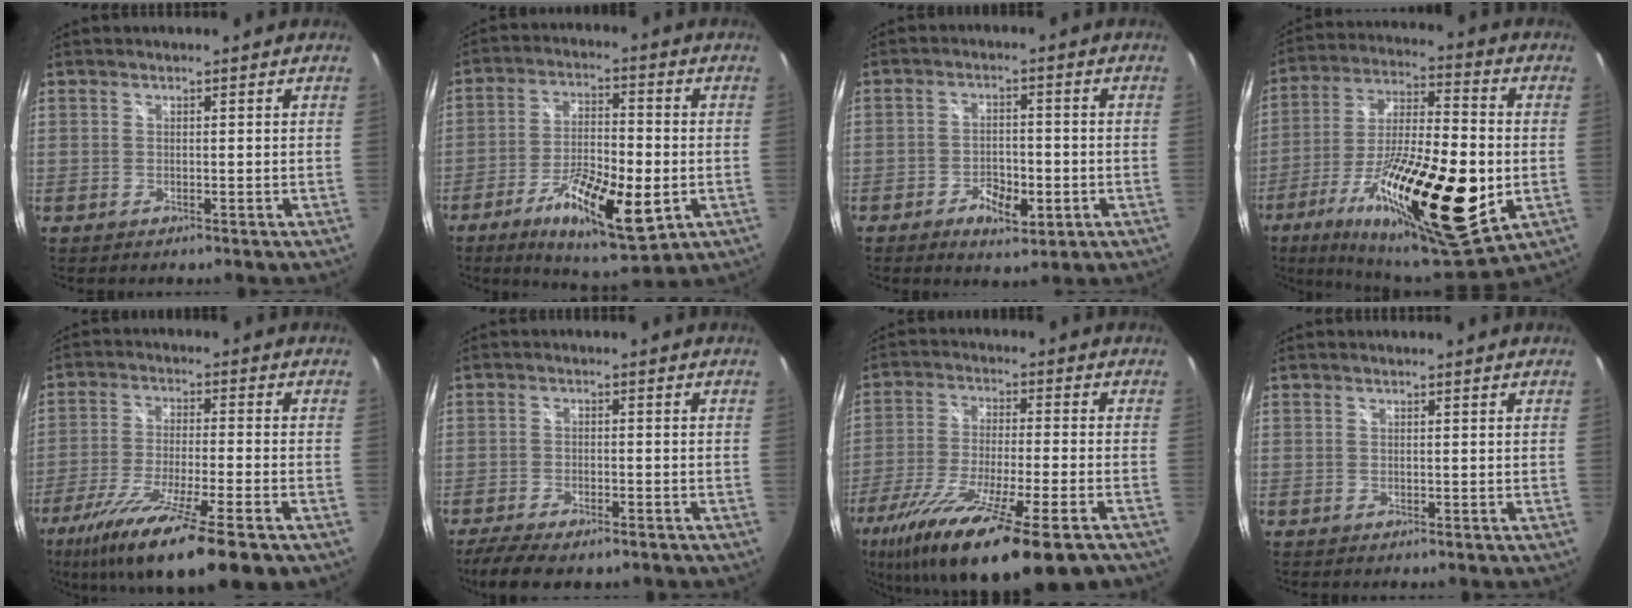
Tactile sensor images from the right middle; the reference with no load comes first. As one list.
[{"total": 14.7, "force": [-5.8, 4.5, 12.7], "torque": [-0.247, -0.022, -0.095]}, {"total": 6.5, "force": [-2.9, 3.3, 4.8], "torque": [-0.102, -0.004, -0.043]}, {"total": 27.6, "force": [-8.8, 8.7, 24.7], "torque": [-0.437, -0.040, -0.136]}, {"total": 17.1, "force": [-11.1, 2.0, 12.9], "torque": [-0.251, -0.055, -0.192]}, {"total": 9.1, "force": [-6.9, 2.8, 5.2], "torque": [-0.124, -0.028, -0.113]}, {"total": 21.6, "force": [-14.4, 3.3, 15.7], "torque": [-0.295, -0.062, -0.245]}, {"total": 0.0}]